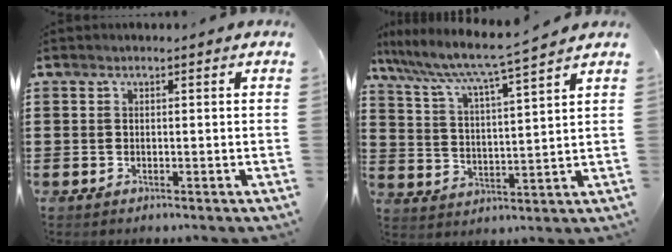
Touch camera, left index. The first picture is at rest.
{"total": 5.7, "force": [5.1, -0.7, 2.5], "torque": [-0.074, -0.041, 0.078]}